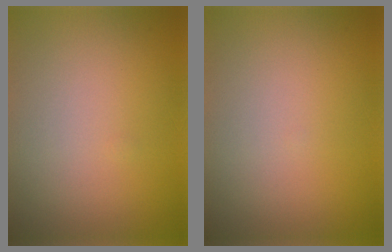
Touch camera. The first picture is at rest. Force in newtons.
{"total": 0.0}